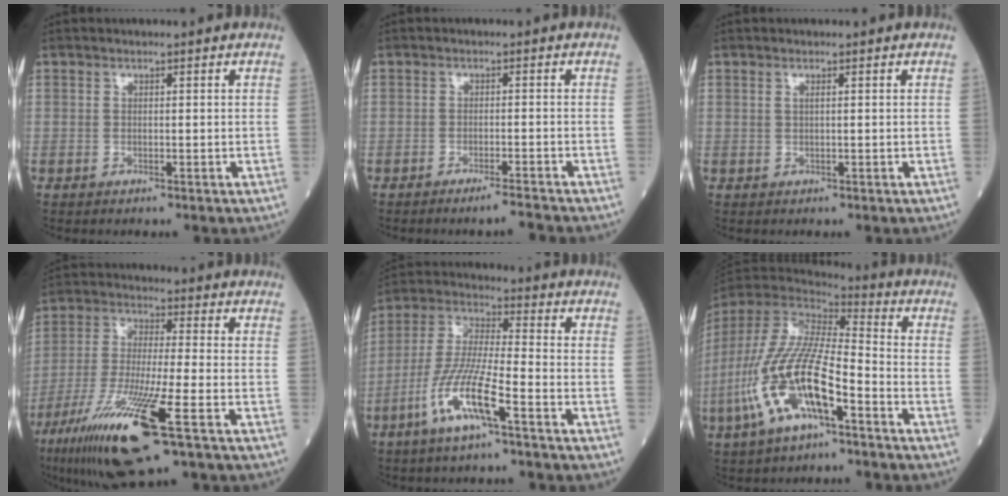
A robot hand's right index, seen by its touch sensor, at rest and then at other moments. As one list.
[{"total": 3.0, "force": [-2.7, -0.7, 1.1], "torque": [-0.021, -0.009, -0.043]}, {"total": 0.6, "force": [0.3, 0.0, 0.5], "torque": [-0.015, 0.001, 0.008]}, {"total": 16.3, "force": [-8.2, 0.9, 14.1], "torque": [-0.296, -0.045, -0.150]}, {"total": 11.2, "force": [-5.4, 1.0, 9.8], "torque": [-0.210, -0.006, -0.107]}, {"total": 17.7, "force": [-7.2, 4.5, 15.5], "torque": [-0.350, -0.018, -0.134]}]